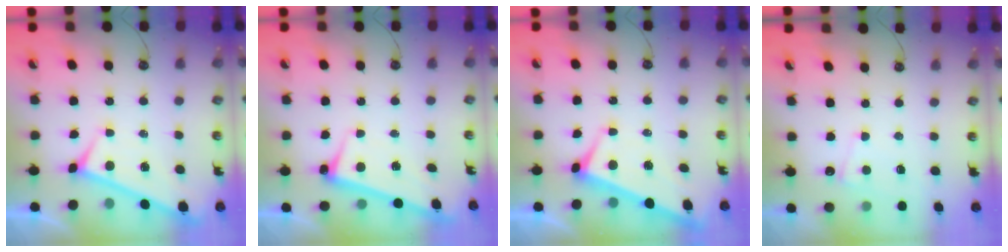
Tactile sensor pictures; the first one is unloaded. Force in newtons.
{"total": 2.6, "press": 2.4, "slide": 0.9}
{"total": 2.5, "press": 2.3, "slide": 0.9}
{"total": 1.0, "press": 0.7, "slide": 0.7}